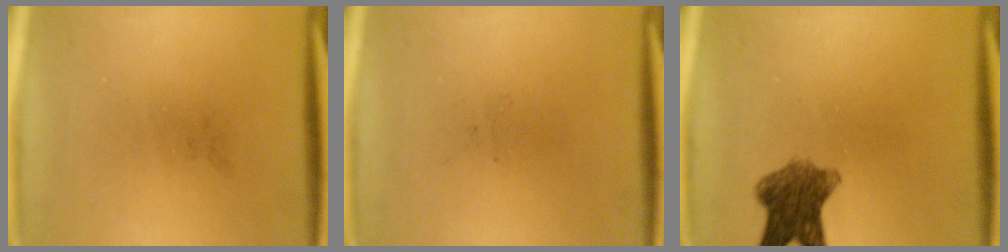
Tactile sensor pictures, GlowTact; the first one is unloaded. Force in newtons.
{"total": 0.0}
{"total": 7.2}